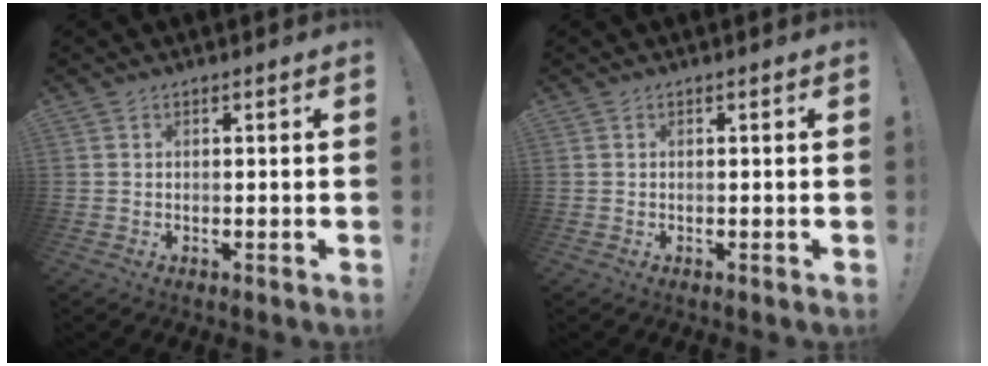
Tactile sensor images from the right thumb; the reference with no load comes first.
{"total": 0.0}